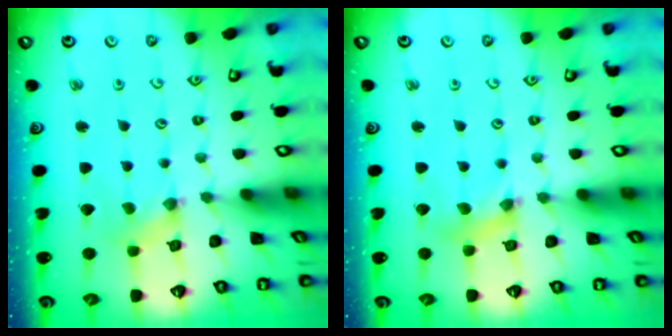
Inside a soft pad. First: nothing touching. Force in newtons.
{"total": 4.4, "press": 4.4, "slide": 0.5}